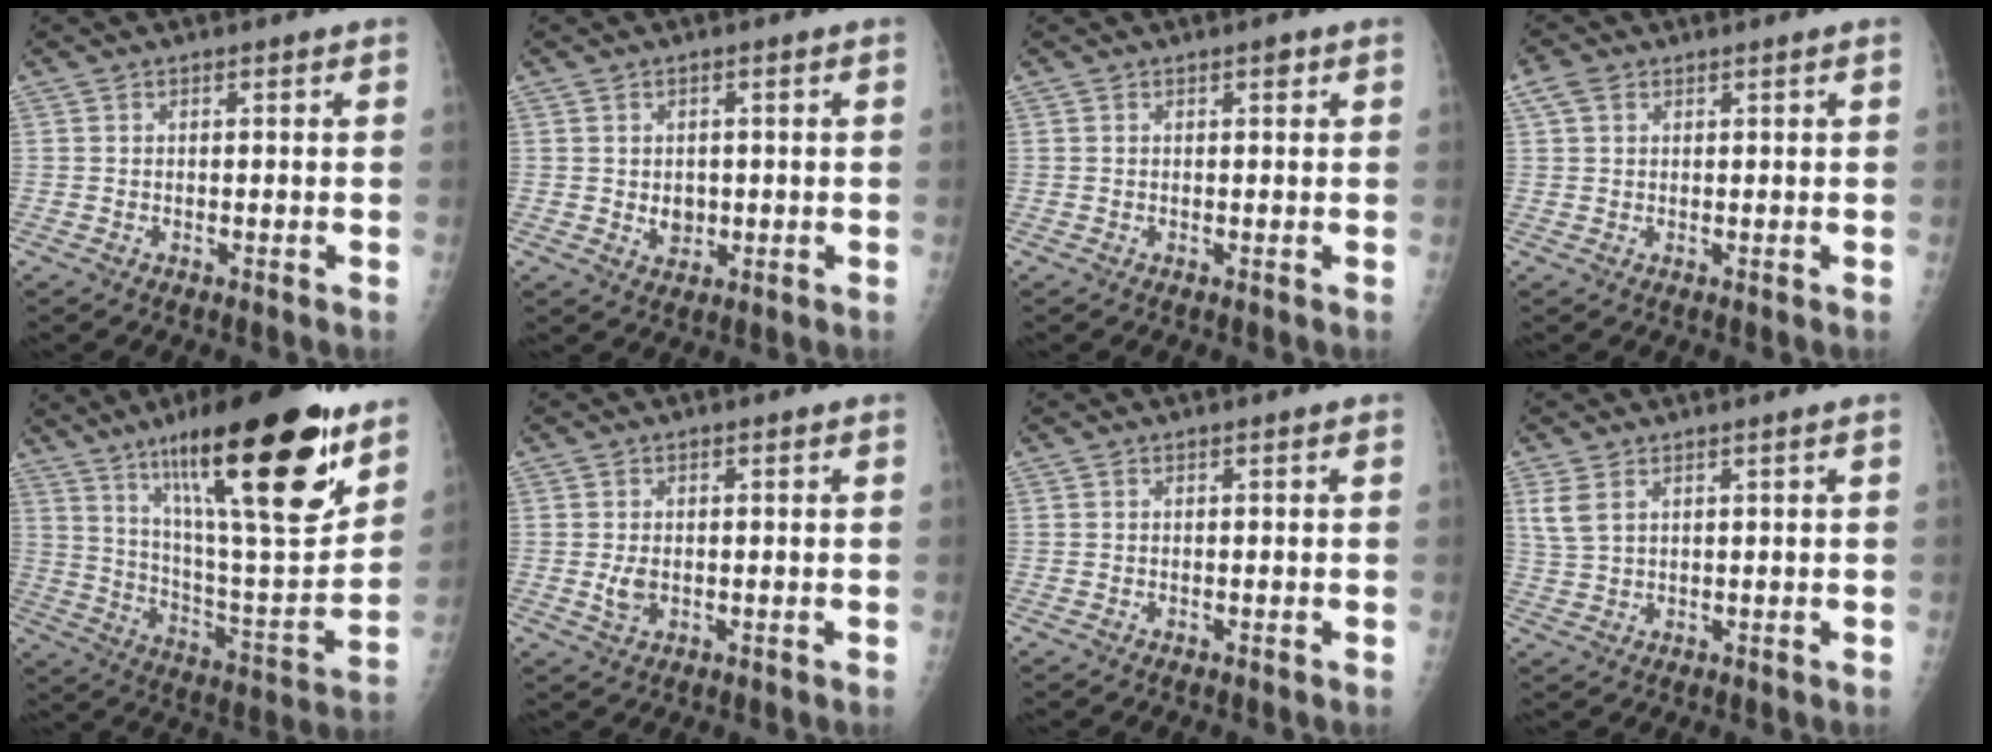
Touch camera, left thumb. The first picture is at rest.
{"total": 3.2, "force": [0.0, 2.6, 1.8], "torque": [-0.016, -0.002, 0.009]}
{"total": 0.8, "force": [0.5, 0.3, 0.6], "torque": [-0.005, 0.000, 0.007]}
{"total": 2.7, "force": [1.4, 1.5, 1.7], "torque": [-0.042, 0.010, 0.034]}
{"total": 29.9, "force": [17.4, 6.7, 23.3], "torque": [-0.348, -0.067, 0.290]}
{"total": 2.7, "force": [-0.2, 1.8, 2.1], "torque": [-0.039, -0.005, 0.002]}
{"total": 0.0}
{"total": 3.6, "force": [1.9, 1.3, 2.7], "torque": [-0.068, 0.000, 0.049]}